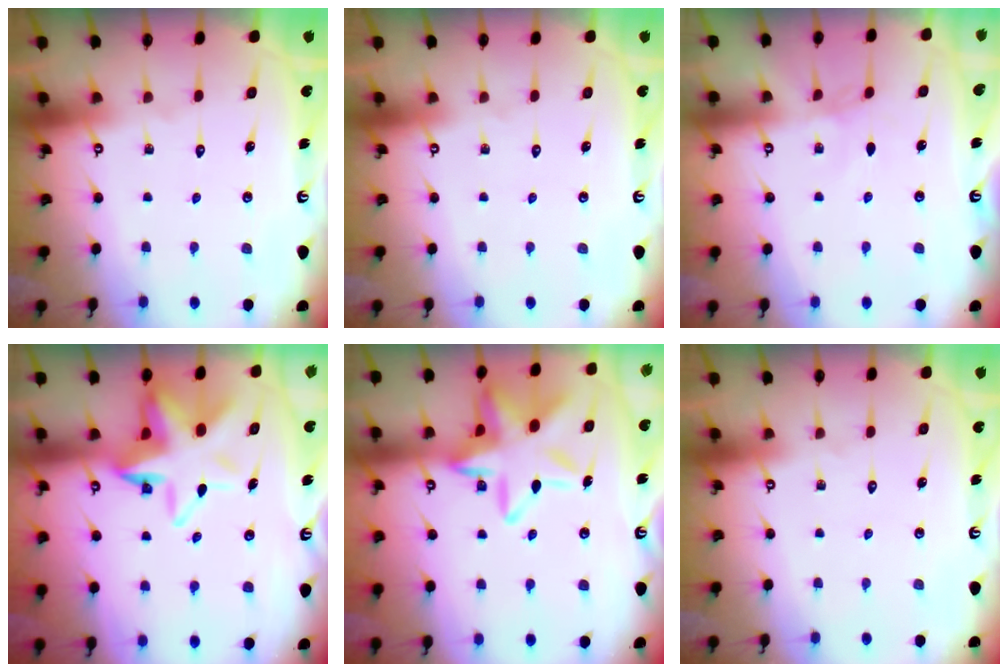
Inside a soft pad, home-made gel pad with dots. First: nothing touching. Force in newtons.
{"total": 0.0}
{"total": 2.2, "press": 2.1, "slide": 0.4}
{"total": 11.7, "press": 11.3, "slide": 3.2}
{"total": 18.6, "press": 18.6, "slide": 1.3}
{"total": 0.0}